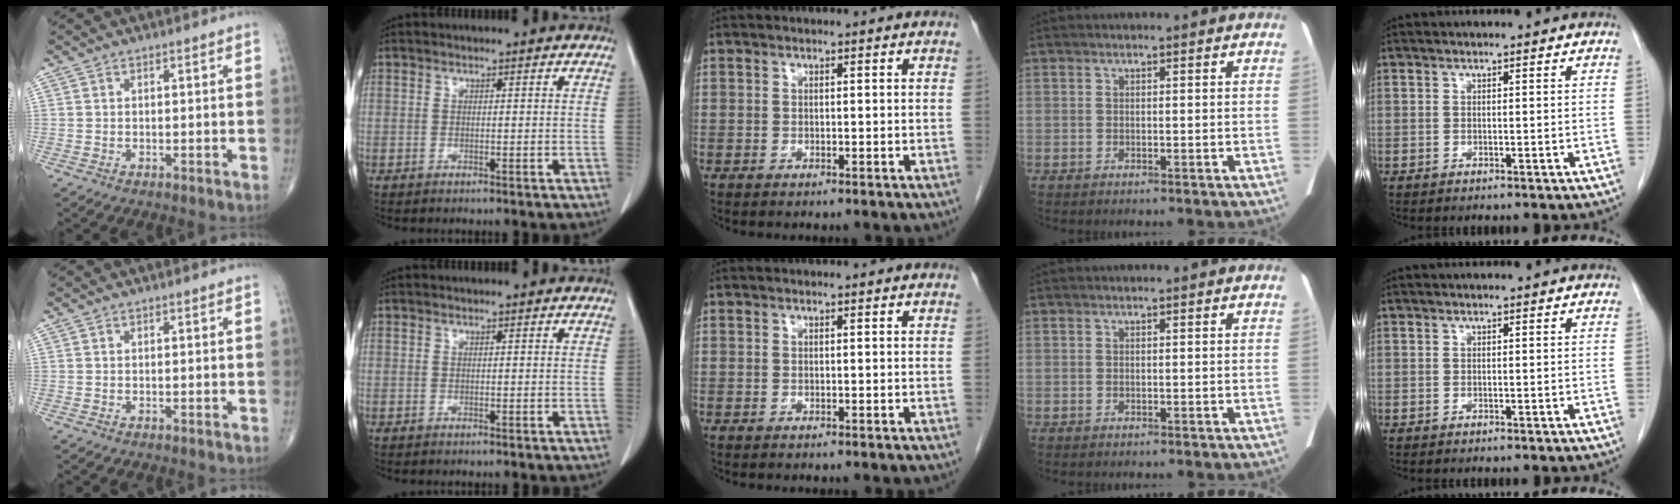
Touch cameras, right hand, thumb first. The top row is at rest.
{}